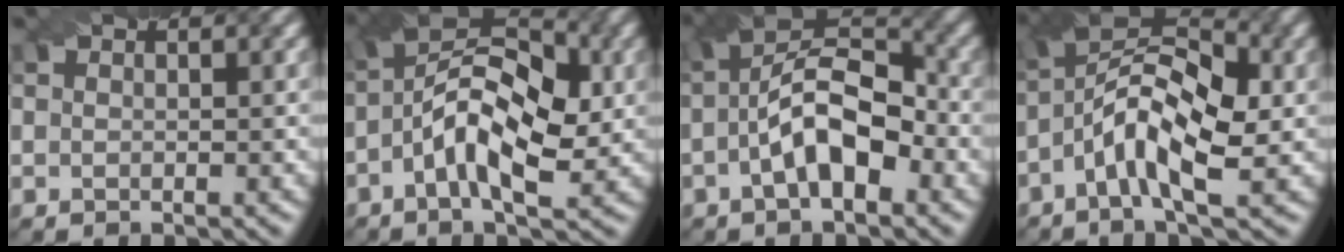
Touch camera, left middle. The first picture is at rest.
{"total": 8.7, "force": [-0.8, 4.1, 7.7], "torque": [-0.136, 0.022, -0.022]}
{"total": 7.5, "force": [-1.5, 3.5, 6.4], "torque": [-0.114, 0.017, -0.032]}
{"total": 8.4, "force": [-1.4, 3.3, 7.5], "torque": [-0.138, 0.025, -0.038]}